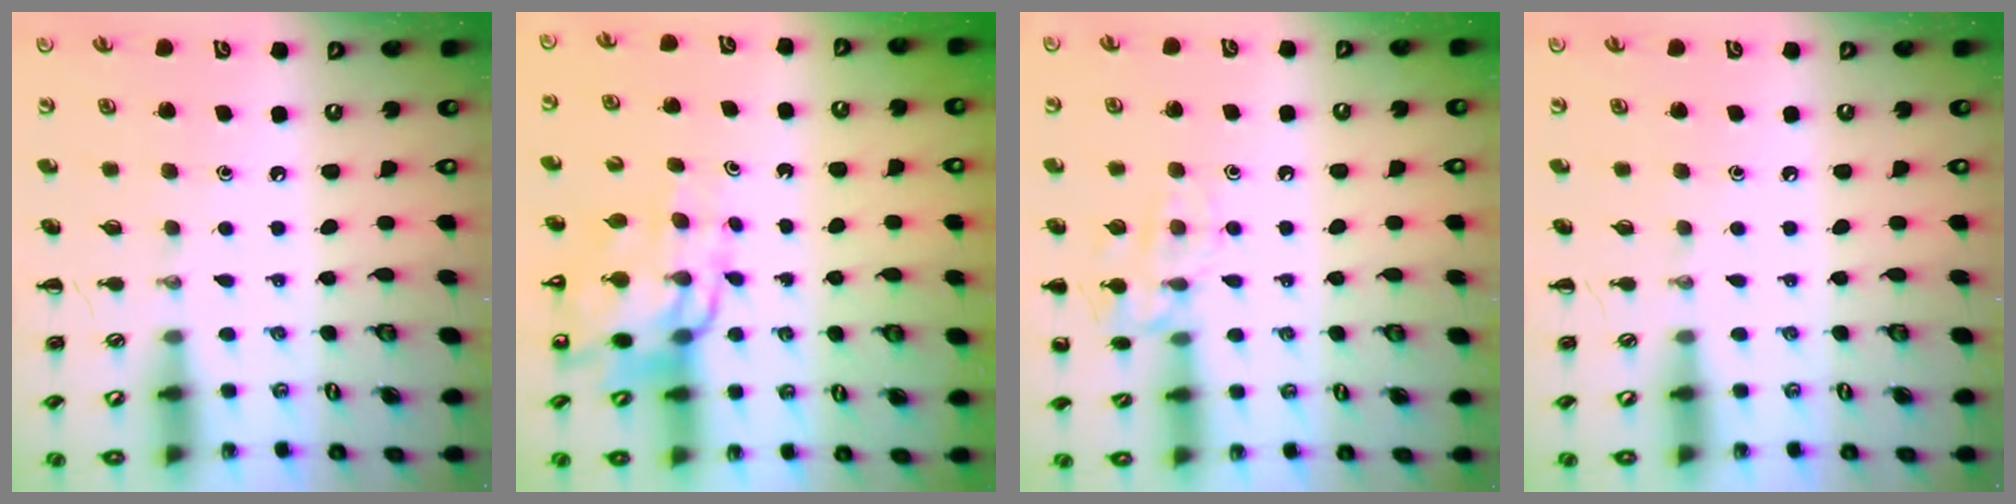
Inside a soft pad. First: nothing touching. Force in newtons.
{"total": 11.6, "press": 11.1, "slide": 3.4}
{"total": 11.1, "press": 11.0, "slide": 1.2}
{"total": 0.0}